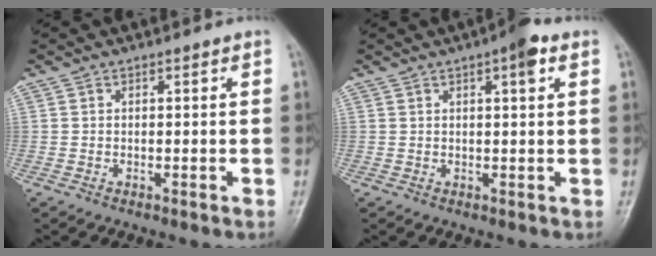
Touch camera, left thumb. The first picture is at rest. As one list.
[{"total": 4.4, "force": [2.1, 1.1, 3.8], "torque": [-0.049, 0.000, 0.025]}]